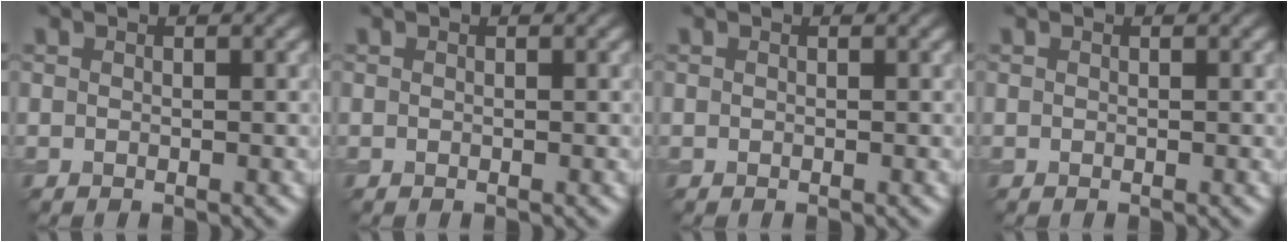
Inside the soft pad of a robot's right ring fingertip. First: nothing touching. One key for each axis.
{"total": 0.0}
{"total": 0.0}
{"total": 0.0}